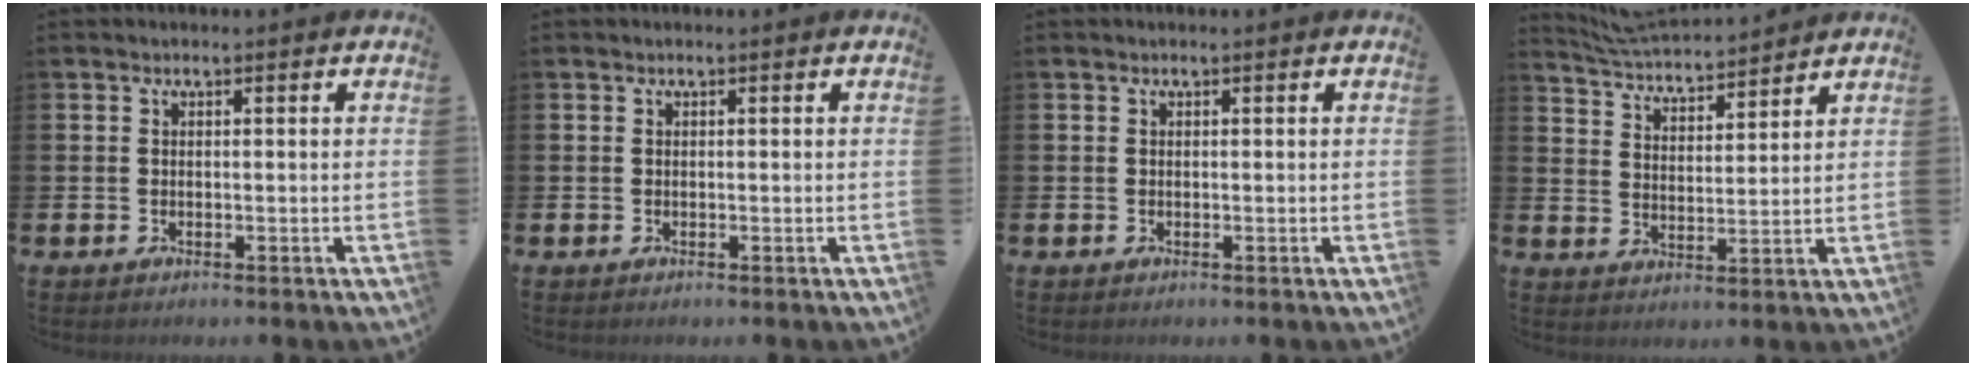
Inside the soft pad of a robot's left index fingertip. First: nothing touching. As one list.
[{"total": 0.0}, {"total": 0.0}, {"total": 4.9, "force": [4.8, 0.5, 0.3], "torque": [-0.031, -0.037, 0.084]}]